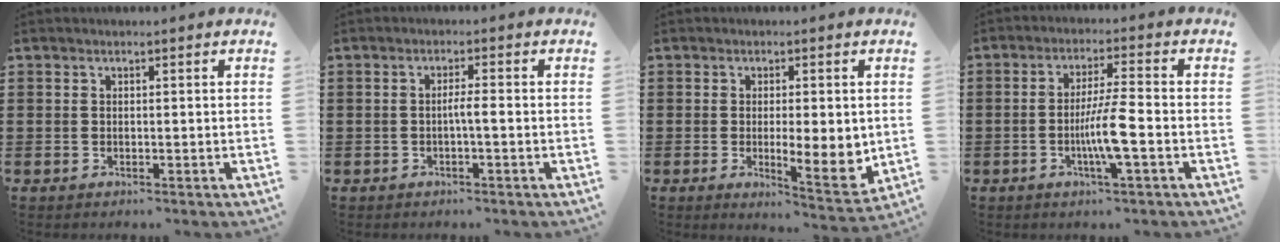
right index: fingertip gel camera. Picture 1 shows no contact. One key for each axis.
{"total": 2.0, "fx": -0.6, "fy": 0.0, "fz": 1.9, "tx": -0.034, "ty": 0.000, "tz": -0.012}
{"total": 6.7, "fx": -0.2, "fy": 2.1, "fz": 6.4, "tx": -0.096, "ty": -0.007, "tz": -0.001}
{"total": 6.8, "fx": -2.0, "fy": 0.2, "fz": 6.5, "tx": -0.122, "ty": -0.010, "tz": -0.041}